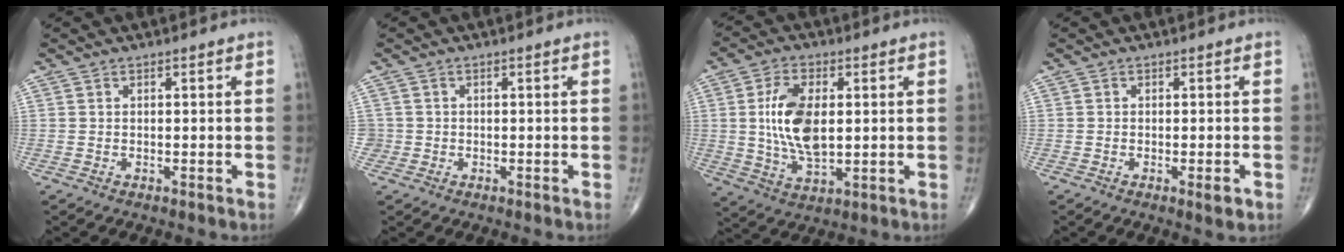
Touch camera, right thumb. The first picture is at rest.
{"total": 1.6, "force": [-0.3, 1.5, -0.2], "torque": [0.014, 0.007, -0.008]}
{"total": 11.8, "force": [1.2, 6.1, 10.0], "torque": [-0.188, -0.008, 0.028]}
{"total": 2.2, "force": [-0.9, 0.5, 2.0], "torque": [-0.027, -0.004, -0.013]}